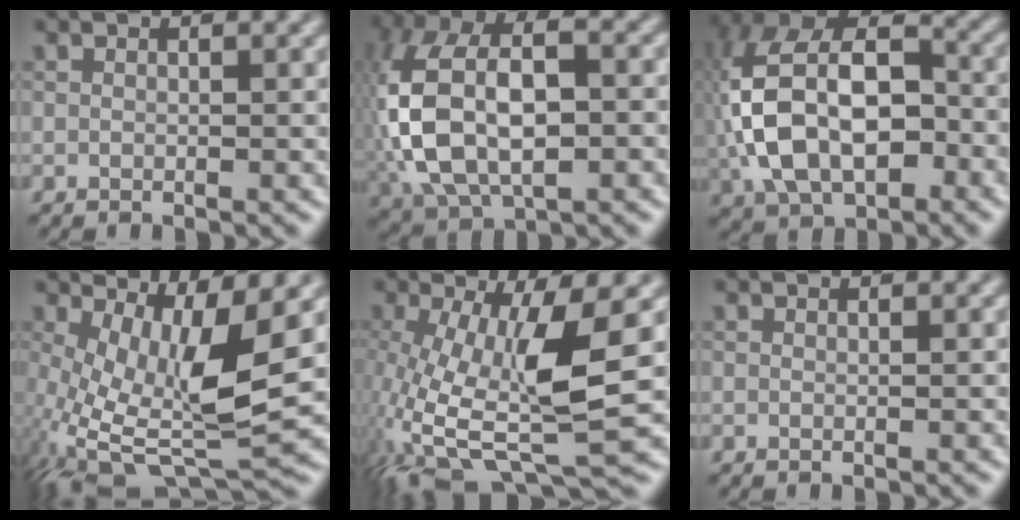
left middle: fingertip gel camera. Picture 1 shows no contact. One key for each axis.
{"total": 12.7, "fx": -1.0, "fy": 7.4, "fz": 10.3, "tx": -0.233, "ty": 0.006, "tz": -0.026}
{"total": 13.9, "fx": -1.4, "fy": 8.9, "fz": 10.6, "tx": -0.239, "ty": -0.001, "tz": -0.030}
{"total": 11.3, "fx": -0.5, "fy": 3.9, "fz": 10.6, "tx": -0.213, "ty": -0.024, "tz": 0.004}
{"total": 11.4, "fx": -1.1, "fy": 3.0, "fz": 10.9, "tx": -0.225, "ty": -0.010, "tz": -0.021}
{"total": 0.0}